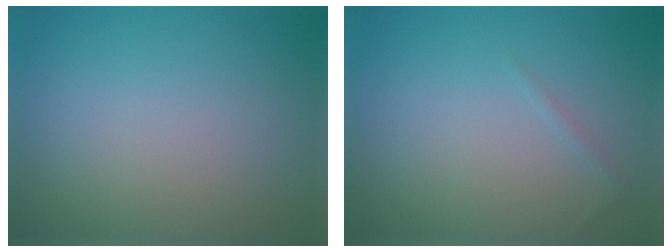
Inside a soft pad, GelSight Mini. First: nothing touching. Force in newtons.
{"total": 0.5, "press": 0.5, "slide": 0.0}